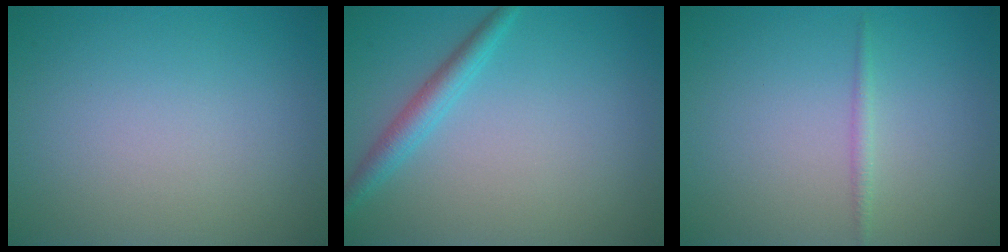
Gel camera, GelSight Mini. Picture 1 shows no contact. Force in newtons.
{"total": 2.4, "press": 2.4, "slide": 0.1}
{"total": 0.9, "press": 0.9, "slide": 0.0}